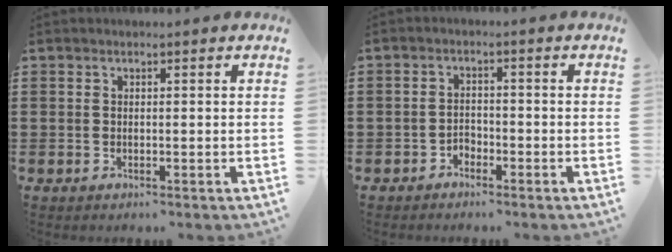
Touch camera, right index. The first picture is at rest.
{"total": 1.9, "force": [-1.7, 1.0, 0.1], "torque": [-0.009, 0.003, -0.037]}